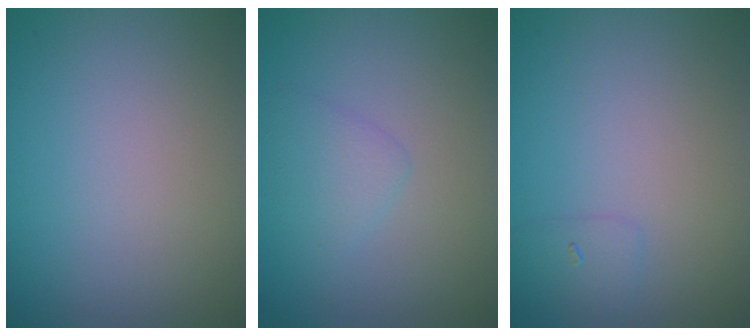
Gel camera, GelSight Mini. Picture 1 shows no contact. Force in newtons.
{"total": 1.6, "press": 1.6, "slide": 0.2}
{"total": 1.1, "press": 1.1, "slide": 0.0}